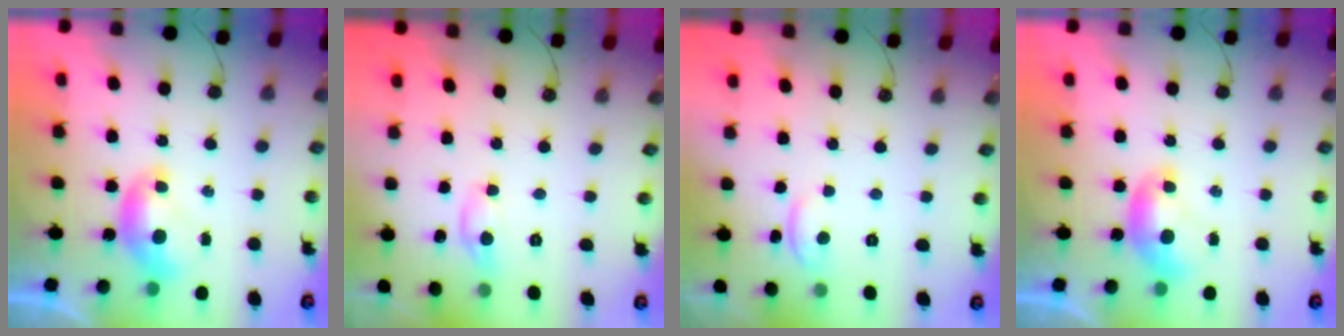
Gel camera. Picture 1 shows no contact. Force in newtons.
{"total": 1.4, "press": 1.4, "slide": 0.2}
{"total": 0.0}
{"total": 0.0}